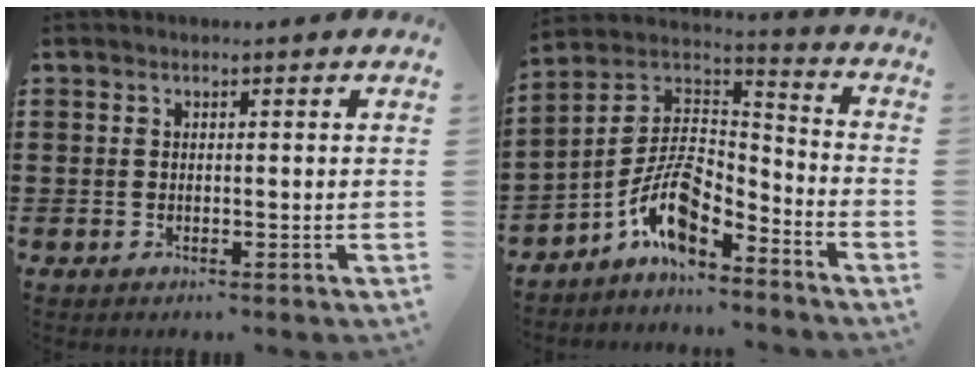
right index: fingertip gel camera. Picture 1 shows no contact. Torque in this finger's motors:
{"motor_torque": [2.14, 0.00, 1.05, 0.21]}